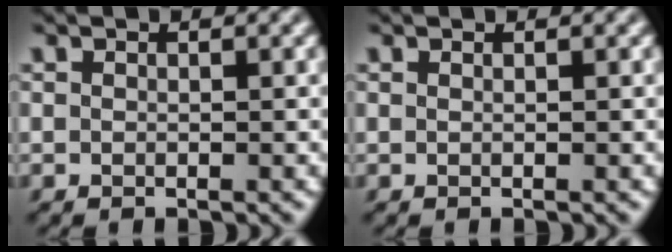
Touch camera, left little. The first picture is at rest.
{"total": 0.0}